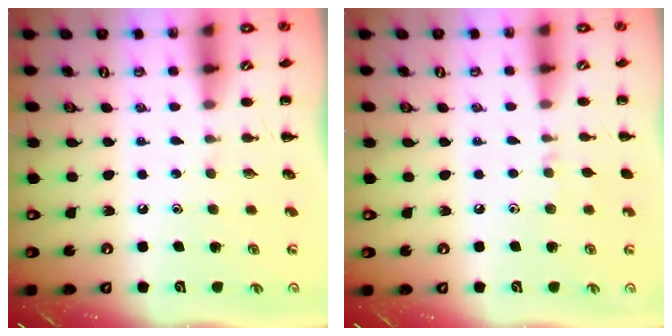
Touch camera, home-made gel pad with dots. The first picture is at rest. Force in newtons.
{"total": 4.1, "press": 3.9, "slide": 1.5}